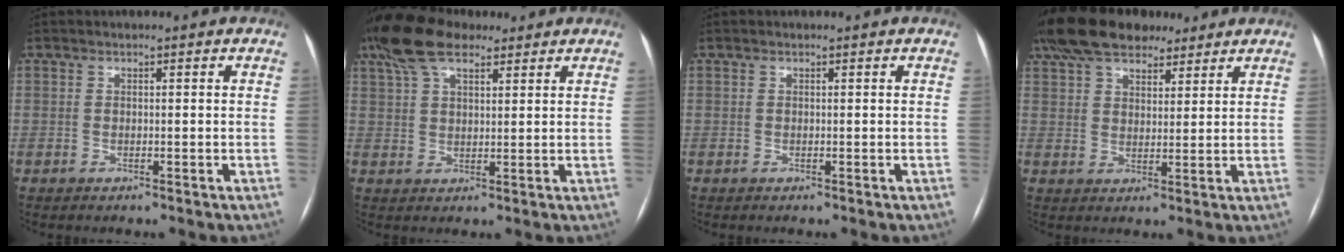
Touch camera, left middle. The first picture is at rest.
{"total": 9.4, "force": [6.8, 3.7, 5.4], "torque": [-0.116, 0.040, 0.127]}
{"total": 0.0}
{"total": 14.1, "force": [10.9, 6.0, 6.7], "torque": [-0.130, 0.050, 0.183]}